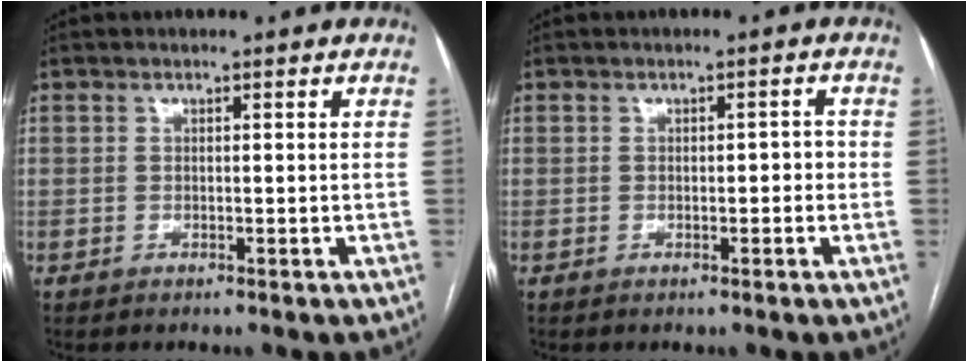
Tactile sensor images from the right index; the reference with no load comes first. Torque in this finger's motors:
{"motor_torque": [-0.10, 0.00, 0.01, 0.00]}